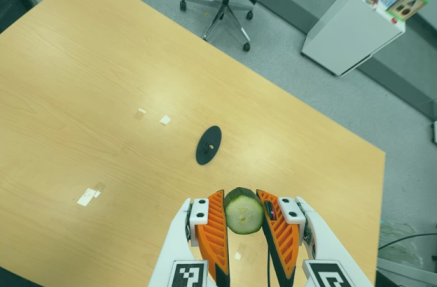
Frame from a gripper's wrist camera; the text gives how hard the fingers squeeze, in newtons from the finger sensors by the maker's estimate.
{"total": 9.2, "left": 8.8, "right": 9.7}